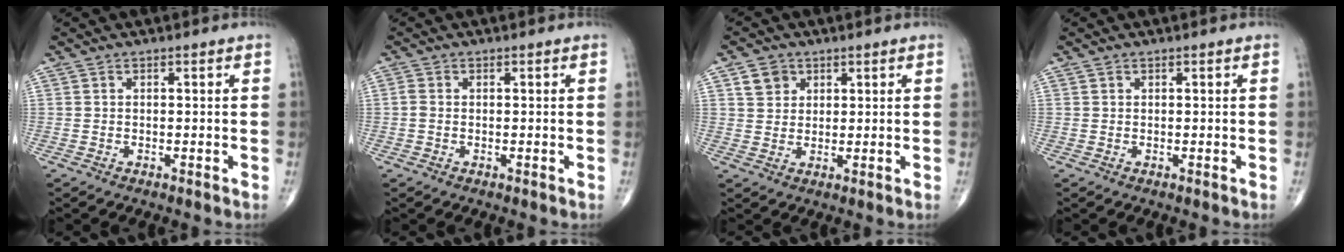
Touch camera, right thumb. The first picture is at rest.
{"total": 1.1, "force": [-0.2, 0.8, 0.7], "torque": [-0.015, -0.002, -0.006]}
{"total": 4.2, "force": [2.0, 3.5, 1.3], "torque": [-0.007, -0.007, 0.036]}
{"total": 0.0}